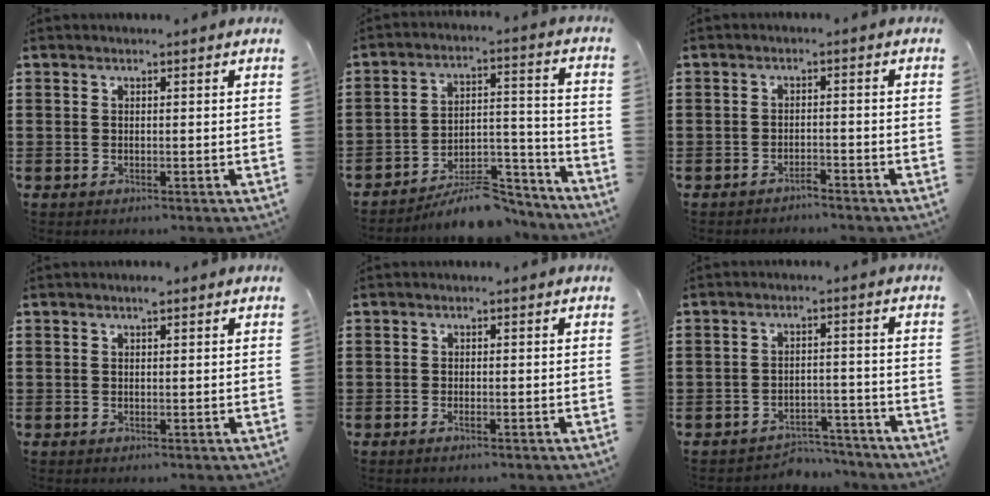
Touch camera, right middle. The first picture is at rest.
{"total": 8.6, "force": [-7.6, 2.2, 3.4], "torque": [-0.039, 0.027, -0.137]}
{"total": 1.5, "force": [-1.4, 0.0, 0.4], "torque": [-0.013, 0.001, -0.028]}
{"total": 1.0, "force": [0.7, 0.5, 0.6], "torque": [-0.013, 0.004, 0.011]}
{"total": 0.6, "force": [-0.3, 0.1, 0.5], "torque": [-0.011, -0.004, -0.005]}
{"total": 3.6, "force": [-3.5, 0.6, 0.3], "torque": [-0.011, 0.004, -0.075]}